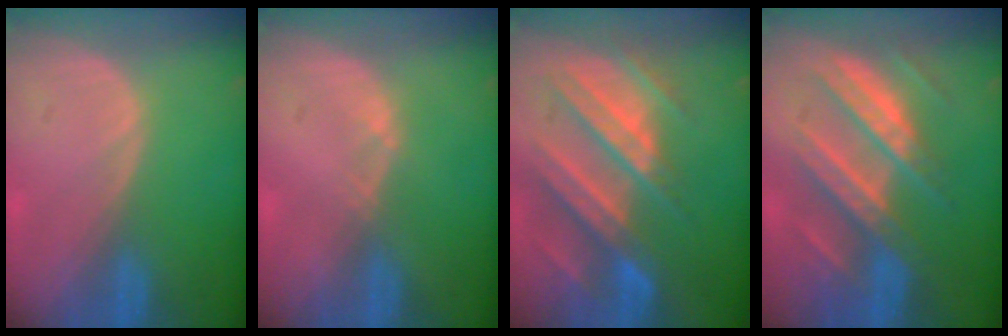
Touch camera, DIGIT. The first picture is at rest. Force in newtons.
{"total": 0.6, "press": 0.5, "slide": 0.2}
{"total": 11.1, "press": 9.9, "slide": 5.1}
{"total": 9.7, "press": 9.7, "slide": 0.9}